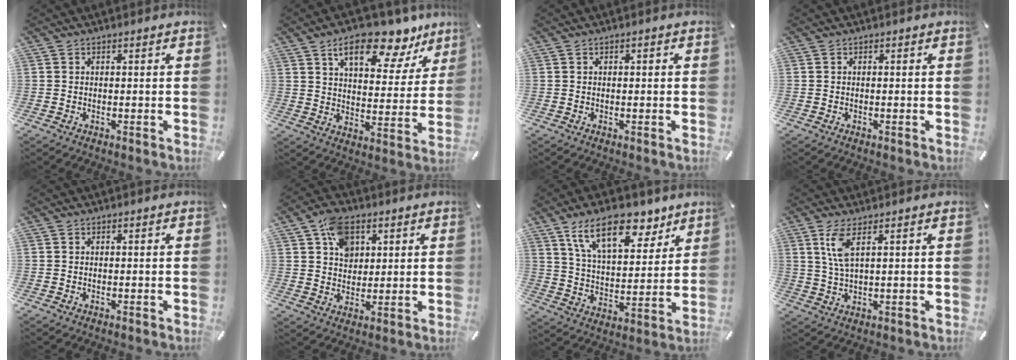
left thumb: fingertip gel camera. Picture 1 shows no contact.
{"total": 15.3, "force": [10.8, 6.8, 8.4], "torque": [-0.113, -0.065, 0.181]}
{"total": 0.7, "force": [0.1, 0.4, 0.5], "torque": [-0.010, 0.004, 0.000]}
{"total": 0.0}
{"total": 0.0}
{"total": 8.9, "force": [3.7, 6.7, 4.5], "torque": [-0.072, 0.004, 0.068]}
{"total": 16.6, "force": [11.1, 8.3, 9.2], "torque": [-0.152, -0.050, 0.195]}
{"total": 5.7, "force": [2.5, 1.6, 4.8], "torque": [-0.110, 0.000, 0.040]}